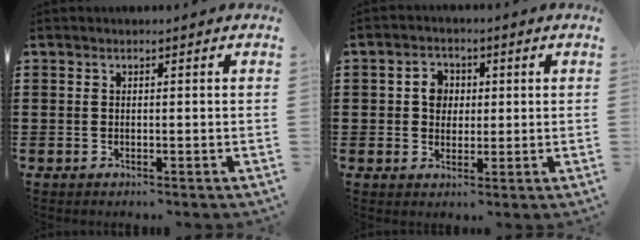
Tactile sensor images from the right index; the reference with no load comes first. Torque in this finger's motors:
{"motor_torque": [0.07, 0.04, 0.09, 0.03]}